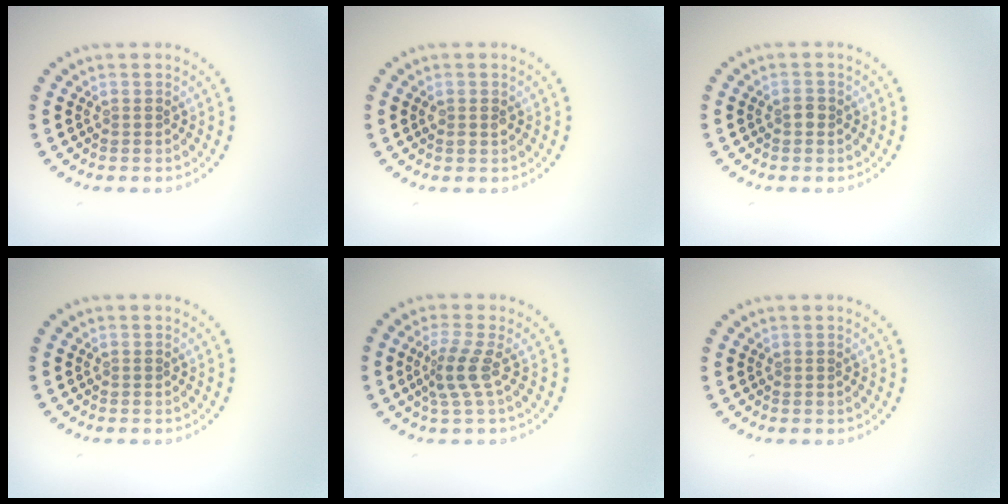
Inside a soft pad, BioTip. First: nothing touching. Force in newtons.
{"total": 1.2, "press": 1.1, "slide": 0.3}
{"total": 0.9, "press": 0.9, "slide": 0.0}
{"total": 0.0}
{"total": 2.6, "press": 1.8, "slide": 1.8}
{"total": 0.0}